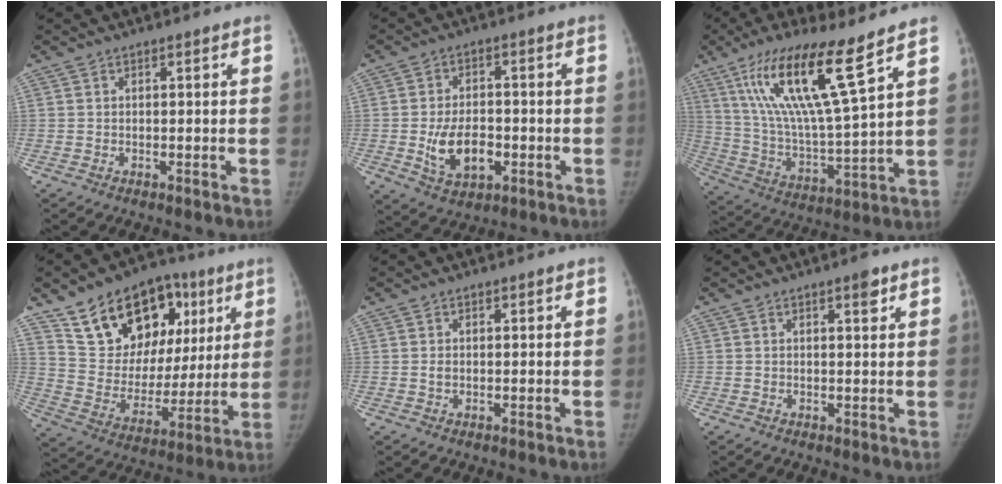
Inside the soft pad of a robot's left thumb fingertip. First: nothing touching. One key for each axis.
{"total": 9.3, "fx": -2.2, "fy": 5.9, "fz": 6.9, "tx": -0.103, "ty": 0.006, "tz": -0.029}
{"total": 19.3, "fx": 10.9, "fy": 2.1, "fz": 15.7, "tx": -0.286, "ty": -0.051, "tz": 0.205}
{"total": 22.7, "fx": 11.2, "fy": 14.8, "fz": 13.2, "tx": -0.157, "ty": -0.014, "tz": 0.192}
{"total": 0.9, "fx": 0.1, "fy": 0.7, "fz": 0.5, "tx": -0.008, "ty": 0.000, "tz": 0.003}
{"total": 2.4, "fx": 1.4, "fy": 0.7, "fz": 1.7, "tx": -0.019, "ty": -0.006, "tz": 0.019}